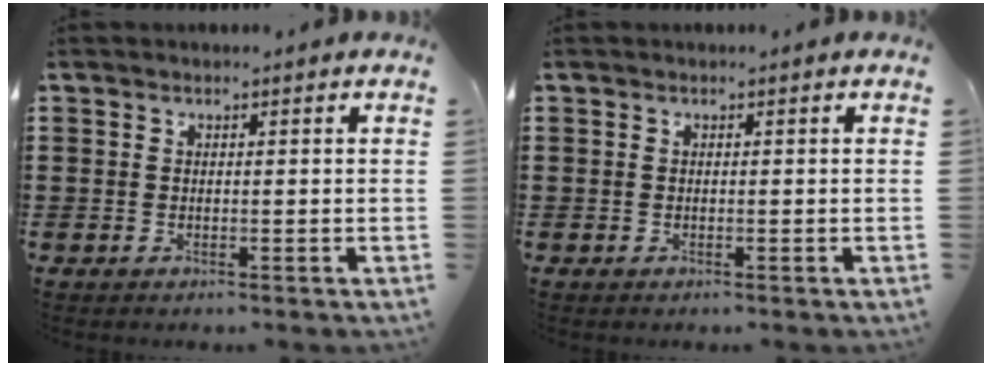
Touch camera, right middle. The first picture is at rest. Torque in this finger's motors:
{"motor_torque": [-0.08, -0.21, 0.01, 0.01]}